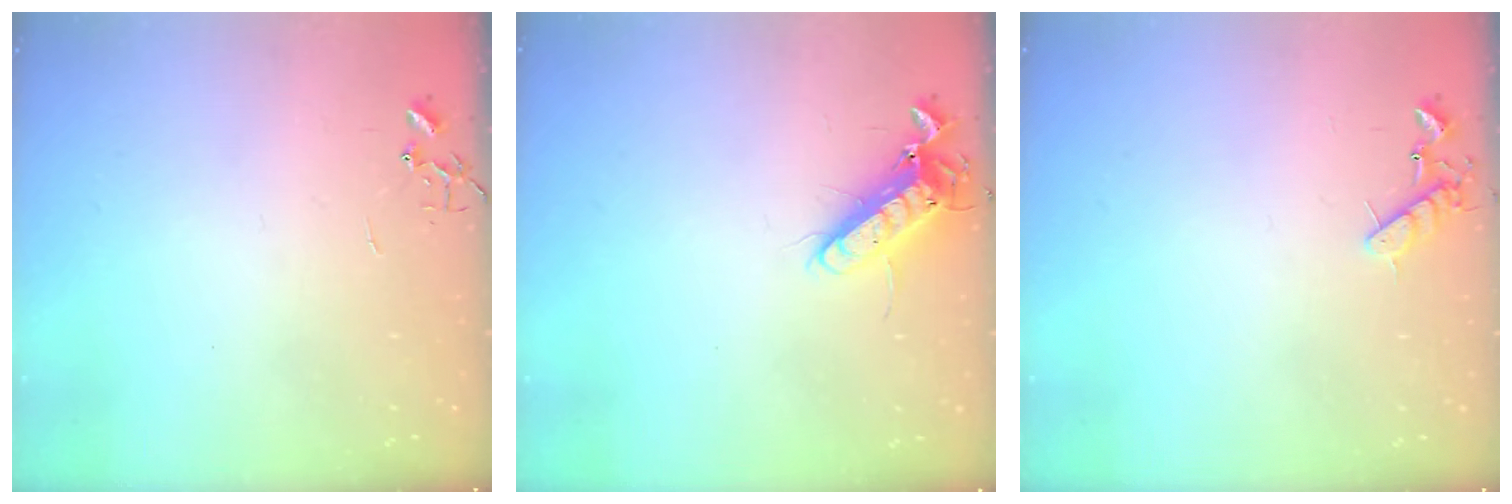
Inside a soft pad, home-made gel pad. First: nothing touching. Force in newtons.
{"total": 12.4, "press": 12.3, "slide": 2.0}
{"total": 8.8, "press": 8.8, "slide": 1.0}